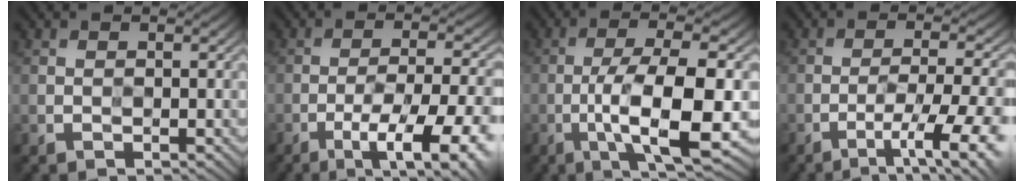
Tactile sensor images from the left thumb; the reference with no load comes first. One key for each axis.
{"total": 10.7, "fx": -5.5, "fy": 2.9, "fz": 8.7, "tx": -0.128, "ty": 0.002, "tz": -0.077}
{"total": 10.1, "fx": -2.8, "fy": 2.5, "fz": 9.4, "tx": -0.155, "ty": 0.002, "tz": -0.052}
{"total": 8.8, "fx": -4.3, "fy": 1.8, "fz": 7.4, "tx": -0.112, "ty": -0.003, "tz": -0.057}